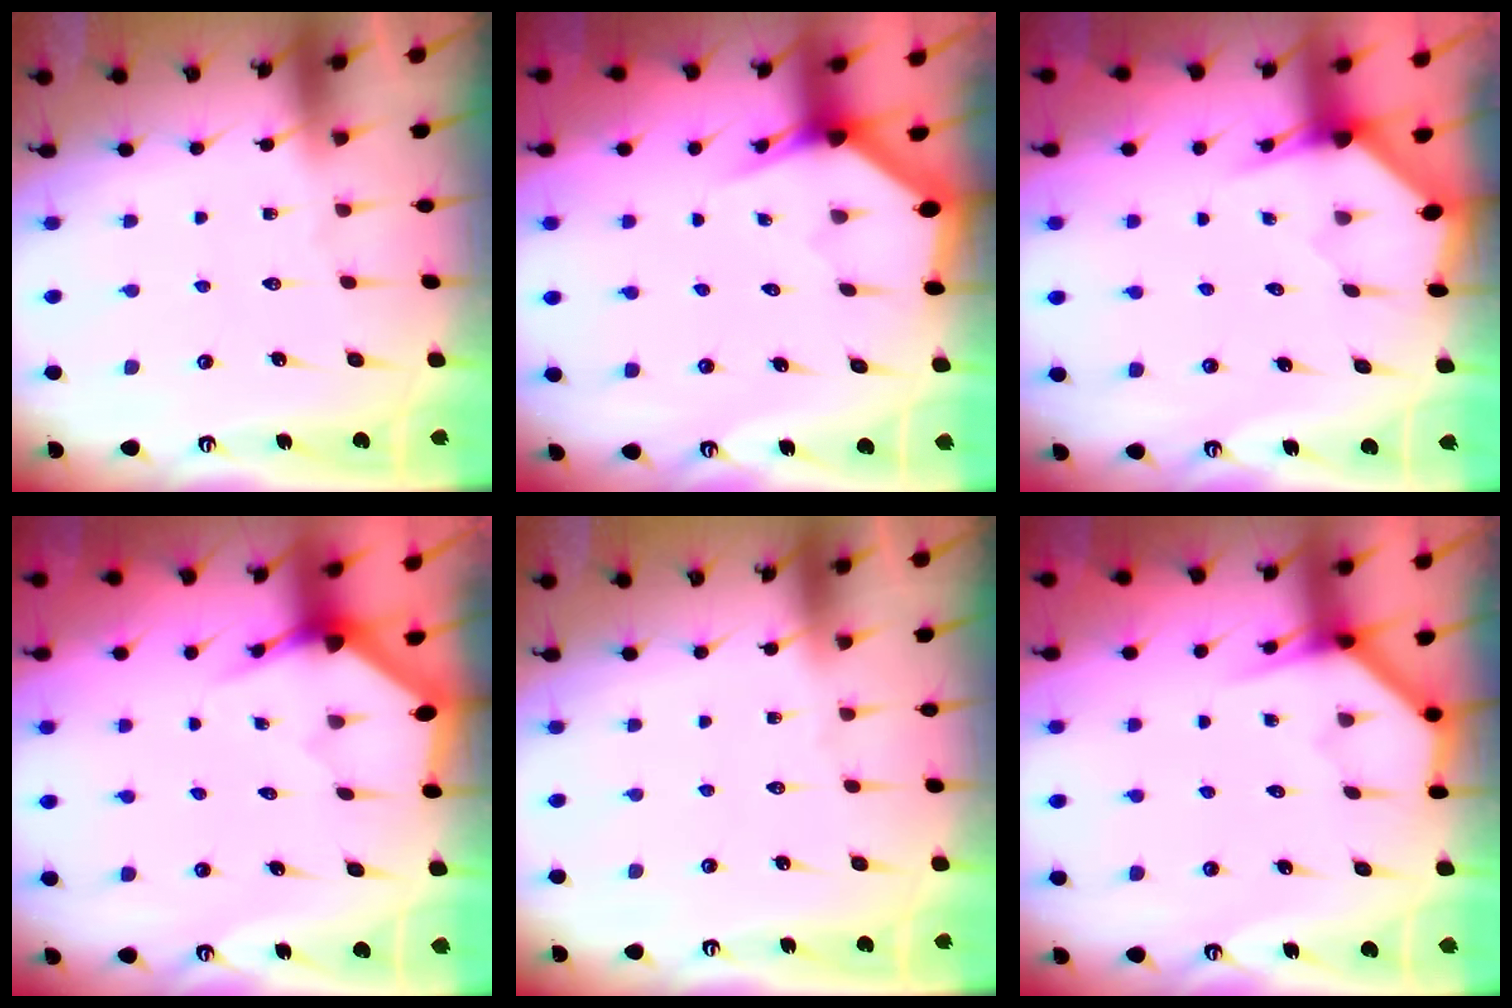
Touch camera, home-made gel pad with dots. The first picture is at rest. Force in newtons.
{"total": 3.1, "press": 3.1, "slide": 0.0}
{"total": 2.7, "press": 2.7, "slide": 0.2}
{"total": 3.4, "press": 3.4, "slide": 0.1}
{"total": 0.0}
{"total": 3.6, "press": 3.6, "slide": 0.3}